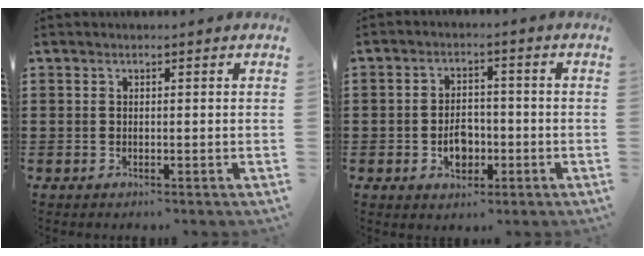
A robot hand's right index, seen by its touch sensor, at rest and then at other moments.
{"total": 4.5, "force": [-1.4, 3.0, 3.1], "torque": [-0.044, -0.003, -0.028]}